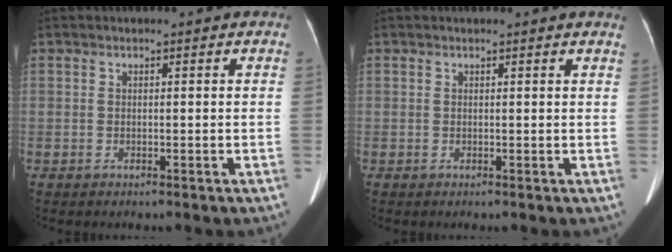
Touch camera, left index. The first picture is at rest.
{"total": 2.5, "force": [2.4, 0.1, 0.8], "torque": [-0.011, 0.006, 0.016]}